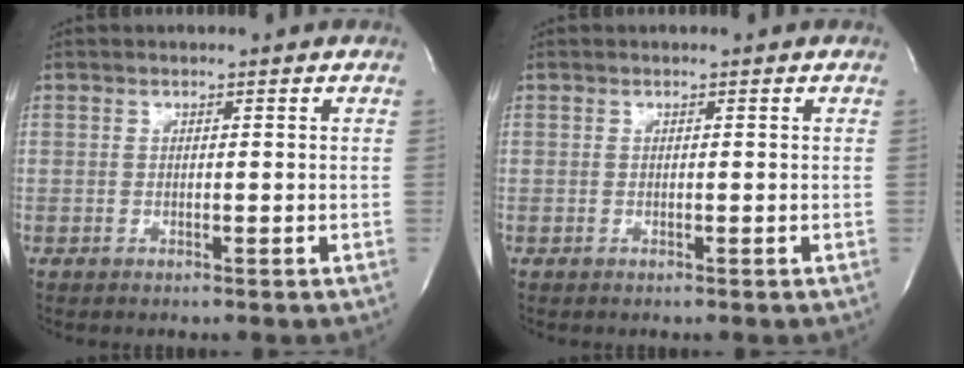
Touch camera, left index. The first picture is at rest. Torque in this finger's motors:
{"motor_torque": [0.00, 0.00, 0.00, -0.01]}